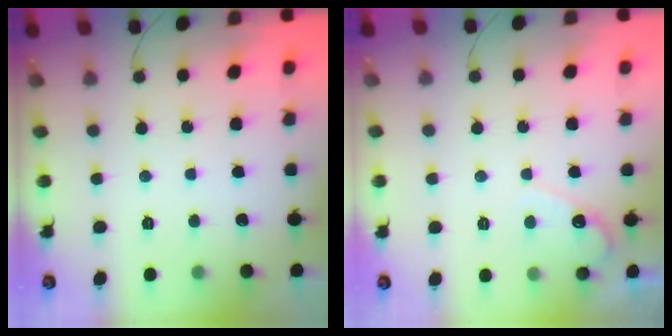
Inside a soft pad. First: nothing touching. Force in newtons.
{"total": 3.8, "press": 3.8, "slide": 0.2}